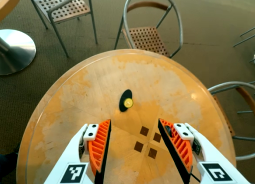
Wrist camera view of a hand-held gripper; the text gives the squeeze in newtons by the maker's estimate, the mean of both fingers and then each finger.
{"total": 0.0}